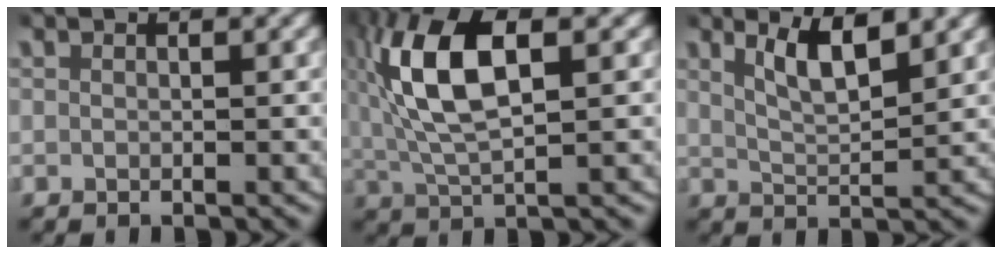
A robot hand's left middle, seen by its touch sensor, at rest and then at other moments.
{"total": 8.9, "force": [2.0, 3.9, 7.7], "torque": [-0.172, 0.001, 0.039]}
{"total": 3.6, "force": [2.1, 0.8, 2.8], "torque": [-0.058, -0.004, 0.039]}